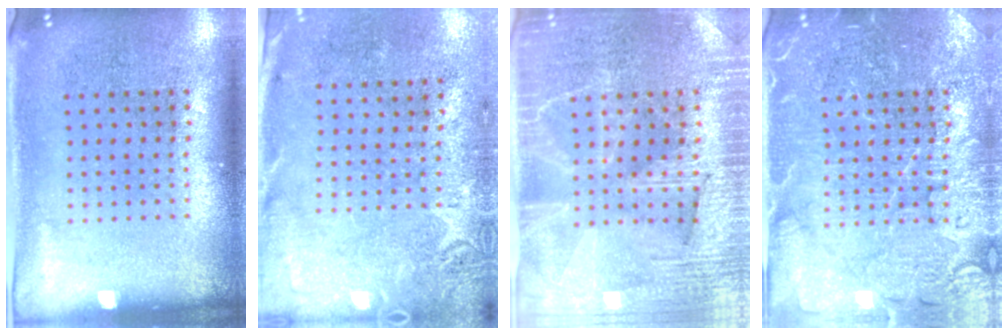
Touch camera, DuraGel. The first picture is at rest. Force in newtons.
{"total": 2.8, "press": 2.2, "slide": 1.7}
{"total": 3.9, "press": 3.6, "slide": 1.3}
{"total": 4.4, "press": 4.3, "slide": 1.0}